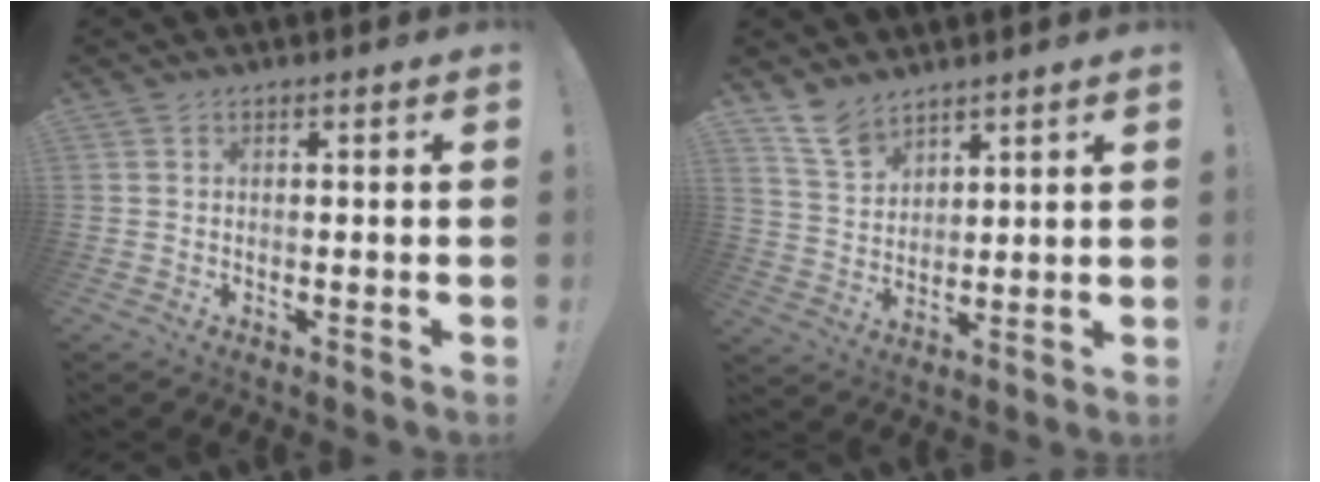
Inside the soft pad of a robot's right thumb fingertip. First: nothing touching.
{"total": 9.4, "force": [7.5, 4.9, 2.8], "torque": [-0.063, -0.046, 0.148]}